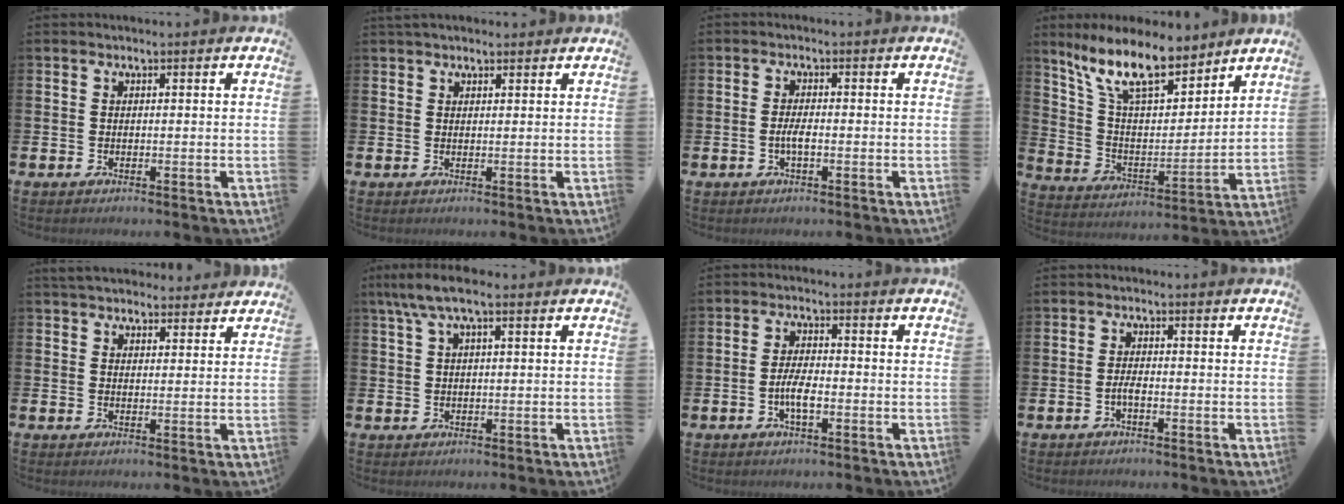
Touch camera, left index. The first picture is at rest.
{"total": 1.7, "force": [1.5, 0.6, 0.4], "torque": [0.003, 0.003, 0.024]}
{"total": 2.1, "force": [-0.6, 0.6, 1.9], "torque": [-0.030, 0.000, -0.013]}
{"total": 12.9, "force": [10.4, 4.2, 6.3], "torque": [-0.147, -0.052, 0.186]}
{"total": 4.2, "force": [4.1, 1.0, 0.6], "torque": [-0.014, -0.015, 0.076]}
{"total": 5.0, "force": [3.0, 1.4, 3.7], "torque": [-0.070, 0.000, 0.052]}
{"total": 3.6, "force": [-1.0, 1.3, 3.2], "torque": [-0.066, -0.003, -0.024]}
{"total": 1.5, "force": [-0.7, 0.4, 1.2], "torque": [-0.018, -0.002, -0.015]}